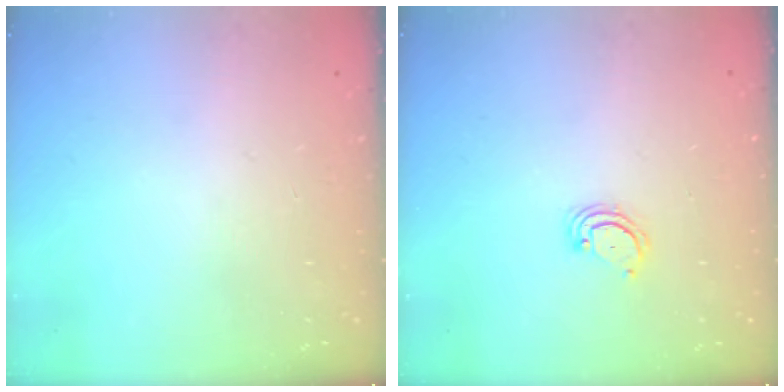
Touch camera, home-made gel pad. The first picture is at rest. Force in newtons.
{"total": 3.3, "press": 3.3, "slide": 0.3}